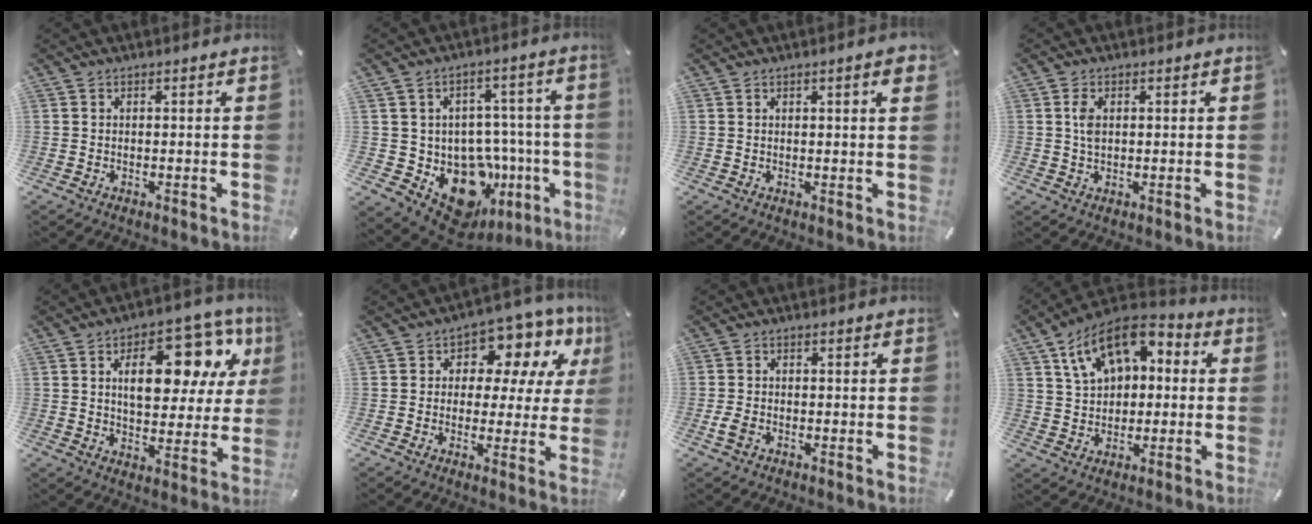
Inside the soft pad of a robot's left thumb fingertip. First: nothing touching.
{"total": 14.7, "force": [-5.8, 10.4, 8.5], "torque": [-0.133, 0.017, -0.081]}
{"total": 3.2, "force": [1.3, 0.7, 2.8], "torque": [-0.047, 0.000, 0.019]}
{"total": 3.1, "force": [0.7, 1.8, 2.5], "torque": [-0.055, 0.007, 0.011]}
{"total": 18.9, "force": [7.3, 10.3, 14.1], "torque": [-0.189, -0.030, 0.117]}
{"total": 10.5, "force": [4.4, 7.0, 6.4], "torque": [-0.086, -0.034, 0.078]}
{"total": 2.6, "force": [-1.1, 1.6, 1.8], "torque": [-0.043, 0.000, -0.021]}
{"total": 13.4, "force": [6.0, 9.4, 7.5], "torque": [-0.133, -0.010, 0.116]}